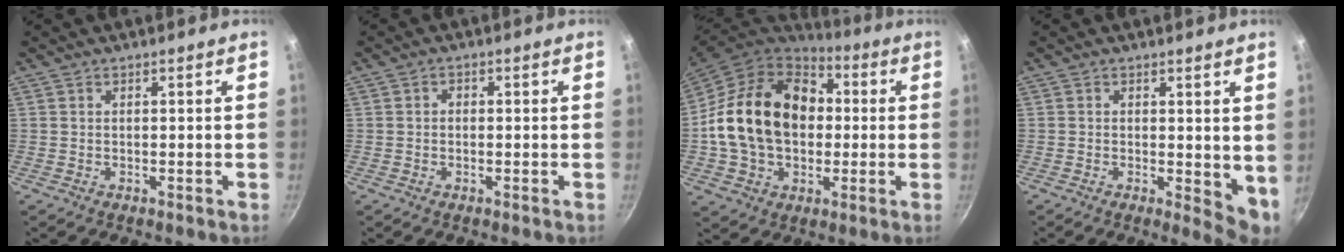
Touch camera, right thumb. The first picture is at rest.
{"total": 1.2, "force": [-0.2, 0.9, 0.7], "torque": [-0.011, 0.005, -0.003]}
{"total": 21.9, "force": [1.2, 16.2, 14.6], "torque": [-0.232, 0.037, 0.018]}
{"total": 5.5, "force": [0.5, 2.5, 4.9], "torque": [-0.054, -0.014, 0.006]}